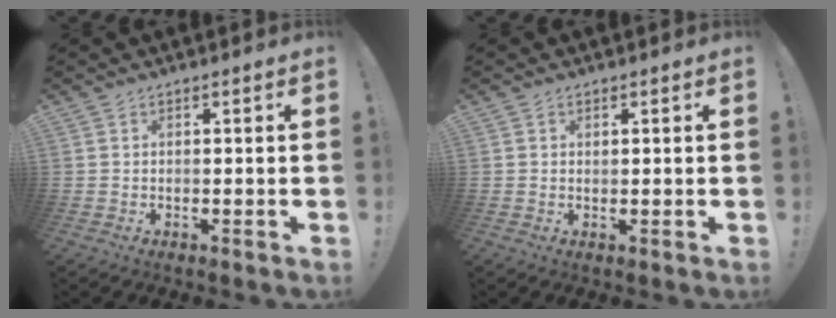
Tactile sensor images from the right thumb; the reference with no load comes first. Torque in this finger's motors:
{"motor_torque": [-0.28, -0.35, -0.06, 0.19, -0.01]}